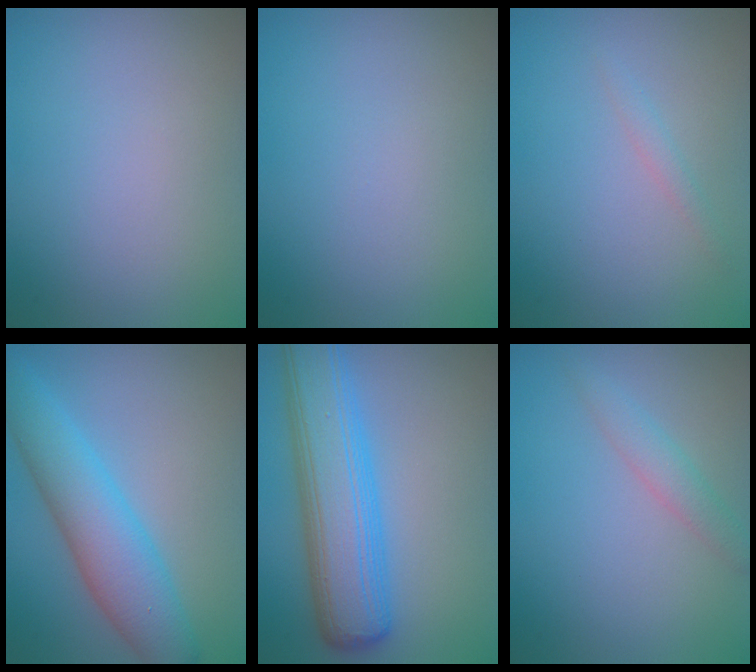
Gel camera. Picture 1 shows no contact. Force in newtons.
{"total": 0.0}
{"total": 1.0, "press": 1.0, "slide": 0.0}
{"total": 6.7, "press": 6.7, "slide": 0.1}
{"total": 8.9, "press": 8.9, "slide": 0.2}
{"total": 2.0, "press": 2.0, "slide": 0.0}